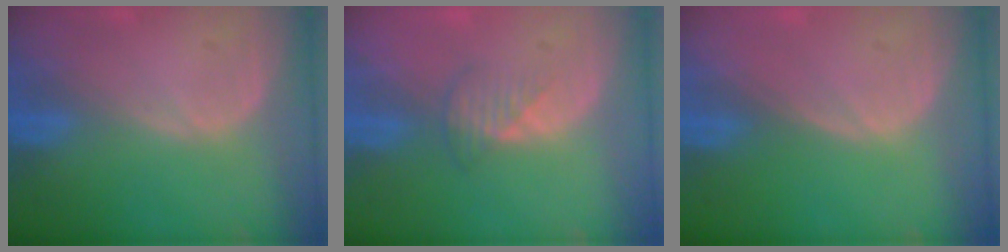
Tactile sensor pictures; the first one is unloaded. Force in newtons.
{"total": 2.5, "press": 2.5, "slide": 0.3}
{"total": 0.0}